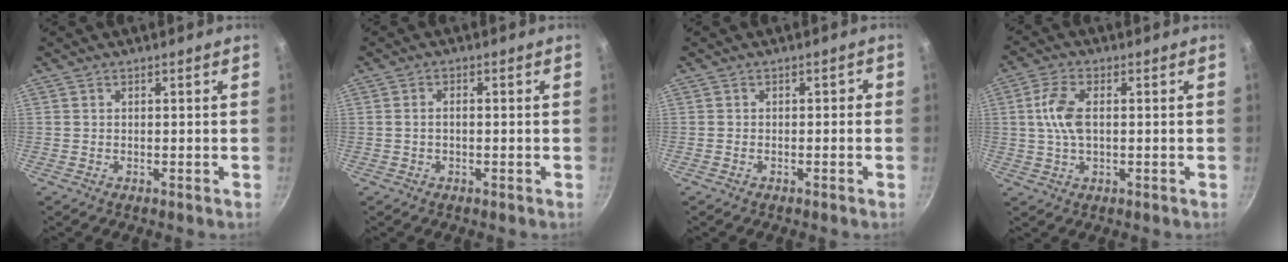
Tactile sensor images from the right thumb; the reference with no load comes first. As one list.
[{"total": 1.6, "force": [-0.3, 0.9, 1.3], "torque": [-0.029, 0.011, -0.007]}, {"total": 1.3, "force": [-0.7, 0.9, 0.6], "torque": [-0.001, 0.014, -0.011]}, {"total": 7.2, "force": [0.6, 3.8, 6.1], "torque": [-0.124, 0.011, 0.008]}]